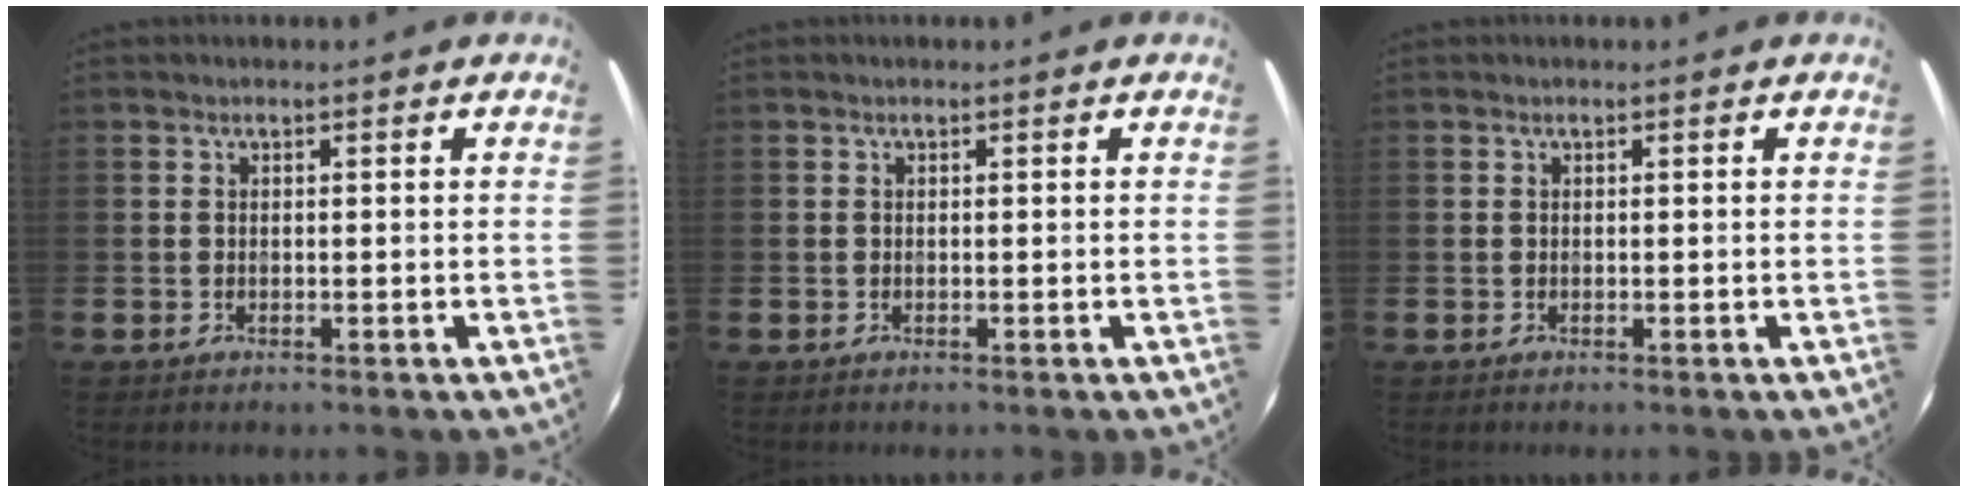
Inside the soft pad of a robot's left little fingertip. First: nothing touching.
{"total": 0.0}
{"total": 0.0}